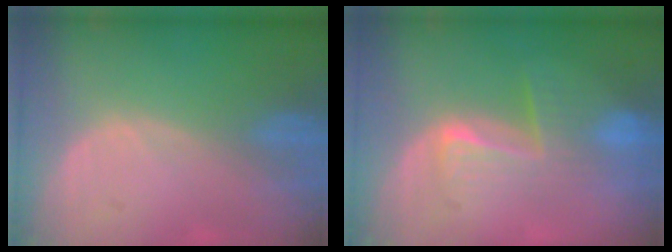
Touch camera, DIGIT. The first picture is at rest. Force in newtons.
{"total": 6.5, "press": 6.4, "slide": 1.3}